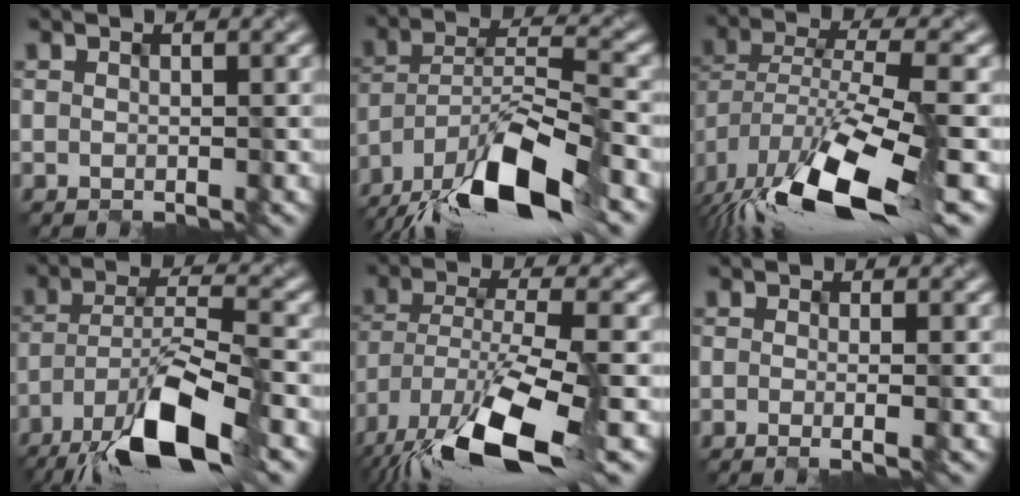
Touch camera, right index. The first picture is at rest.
{"total": 13.0, "force": [-9.7, 3.1, 8.1], "torque": [-0.155, 0.004, -0.174]}
{"total": 13.2, "force": [-7.1, 4.2, 10.3], "torque": [-0.200, -0.009, -0.122]}
{"total": 10.9, "force": [-7.4, 2.3, 7.7], "torque": [-0.139, 0.002, -0.136]}
{"total": 12.9, "force": [-8.0, 3.5, 9.5], "torque": [-0.198, -0.026, -0.139]}
{"total": 1.6, "force": [-0.5, 0.4, 1.4], "torque": [-0.014, 0.001, -0.021]}